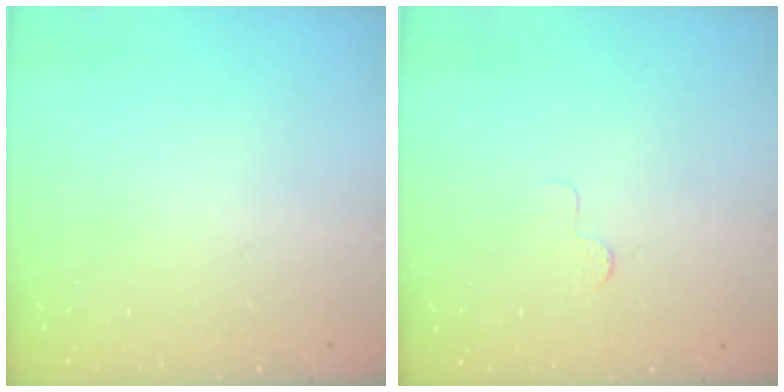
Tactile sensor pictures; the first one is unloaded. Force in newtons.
{"total": 2.5, "press": 2.5, "slide": 0.2}